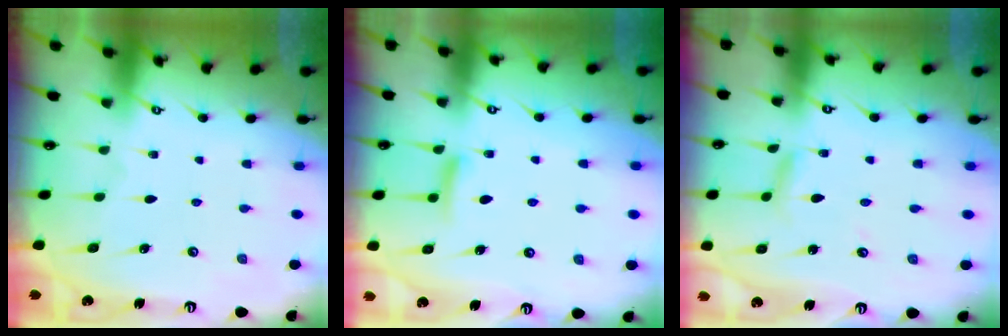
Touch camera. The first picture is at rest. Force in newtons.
{"total": 6.8, "press": 6.7, "slide": 0.9}
{"total": 3.4, "press": 3.4, "slide": 0.4}